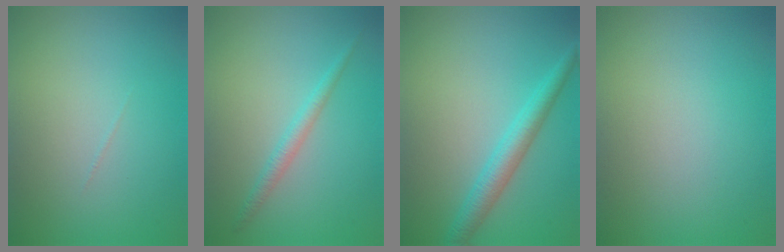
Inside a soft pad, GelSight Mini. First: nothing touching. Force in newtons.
{"total": 1.5, "press": 1.5, "slide": 0.1}
{"total": 3.0, "press": 3.0, "slide": 0.2}
{"total": 0.0}